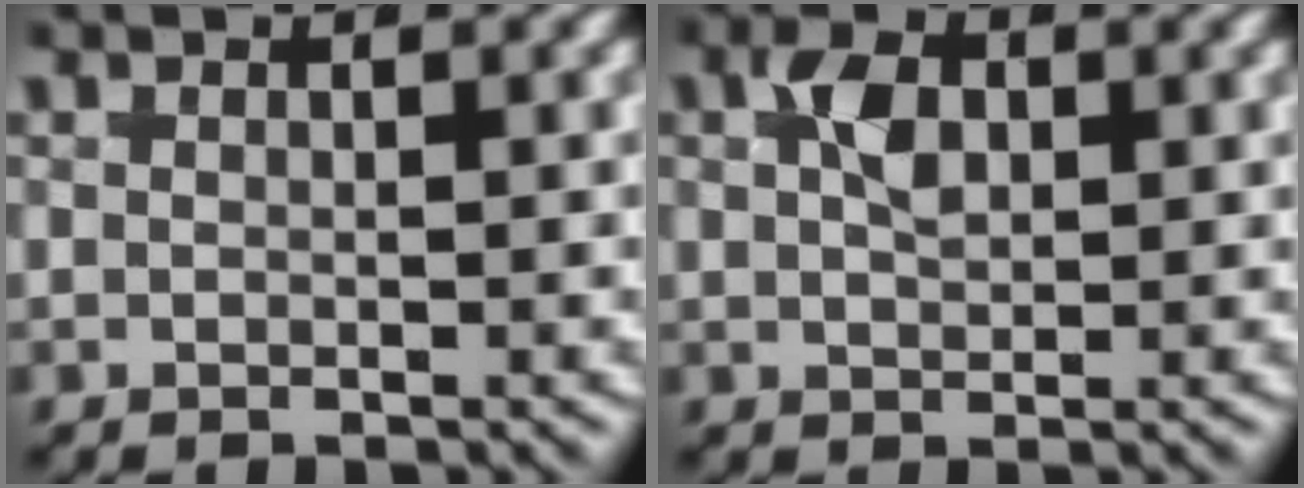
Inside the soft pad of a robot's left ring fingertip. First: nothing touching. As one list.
[{"total": 2.3, "force": [0.2, 1.3, 1.9], "torque": [-0.040, -0.007, 0.006]}]